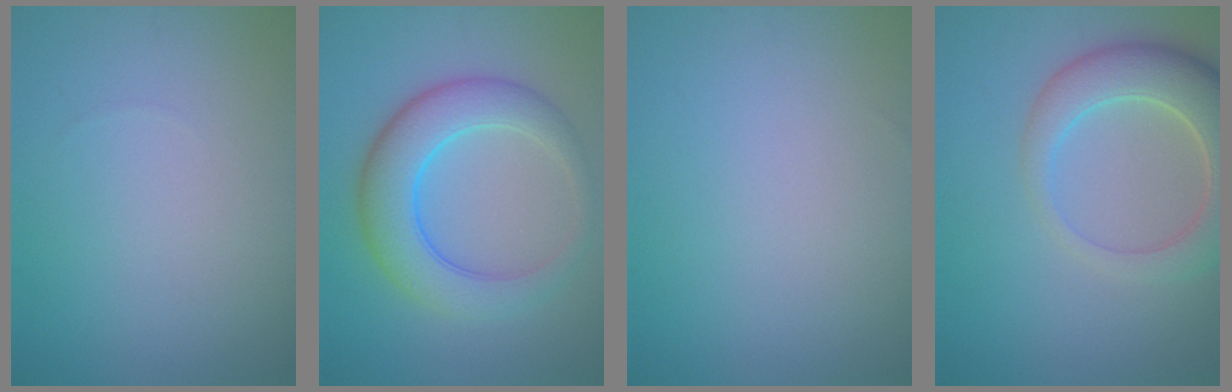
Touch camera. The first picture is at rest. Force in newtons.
{"total": 6.4, "press": 6.4, "slide": 0.1}
{"total": 0.0}
{"total": 6.8, "press": 6.8, "slide": 0.8}